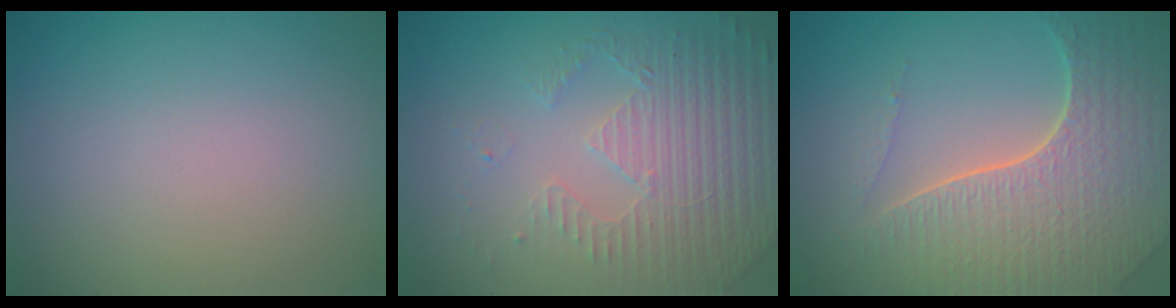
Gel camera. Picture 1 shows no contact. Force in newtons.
{"total": 5.1, "press": 3.5, "slide": 3.8}
{"total": 7.0, "press": 5.0, "slide": 4.9}